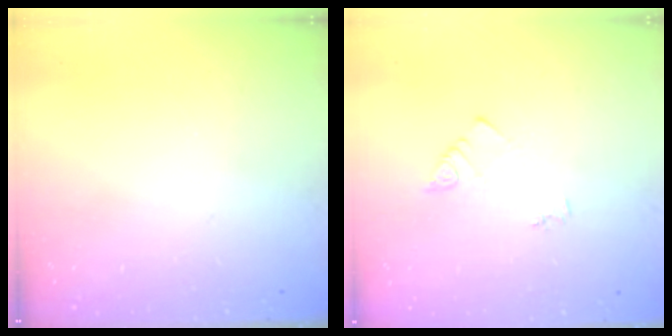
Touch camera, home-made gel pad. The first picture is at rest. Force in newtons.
{"total": 2.9, "press": 2.9, "slide": 0.3}